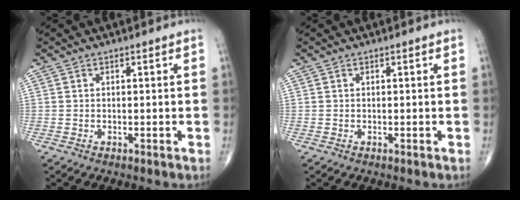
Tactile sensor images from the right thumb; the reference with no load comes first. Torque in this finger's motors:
{"motor_torque": [0.12, -0.04, 0.02, 0.00, 0.01]}